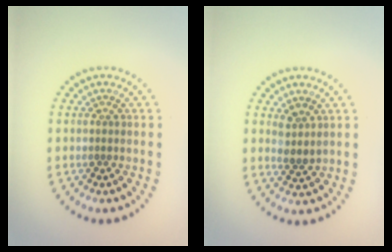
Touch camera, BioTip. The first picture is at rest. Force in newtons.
{"total": 1.6, "press": 1.3, "slide": 0.9}